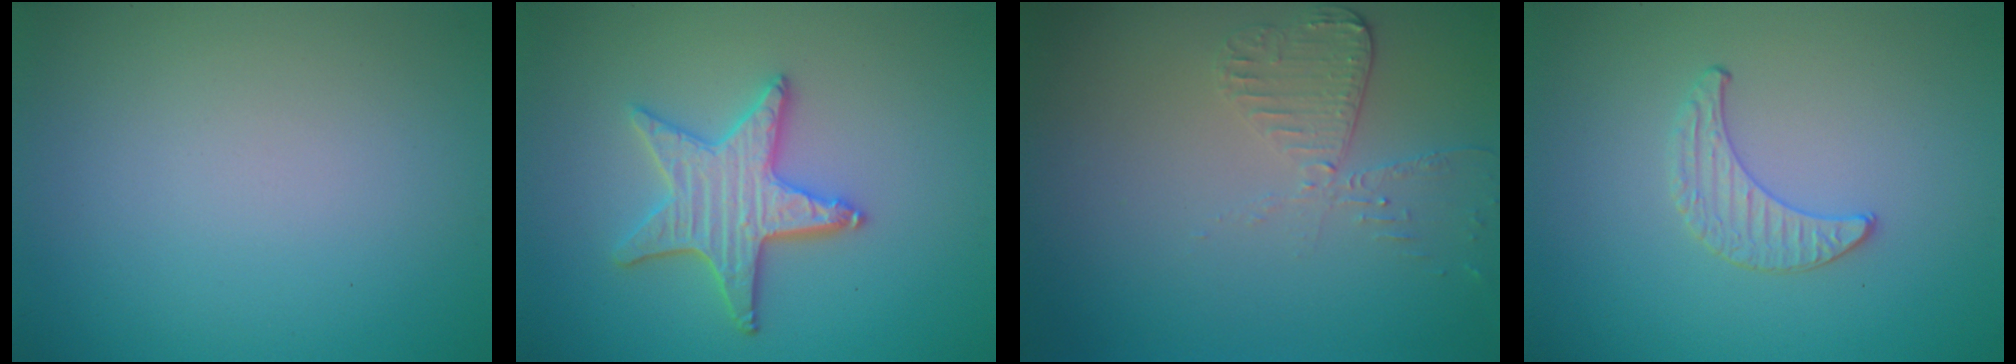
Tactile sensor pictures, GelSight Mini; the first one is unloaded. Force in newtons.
{"total": 3.8, "press": 3.6, "slide": 1.3}
{"total": 2.5, "press": 2.3, "slide": 1.0}
{"total": 1.0, "press": 1.0, "slide": 0.3}